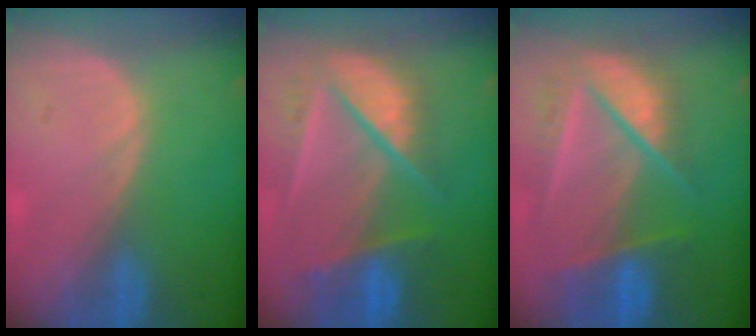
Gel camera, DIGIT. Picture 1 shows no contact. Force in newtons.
{"total": 9.8, "press": 8.3, "slide": 5.2}
{"total": 9.7, "press": 8.2, "slide": 5.1}